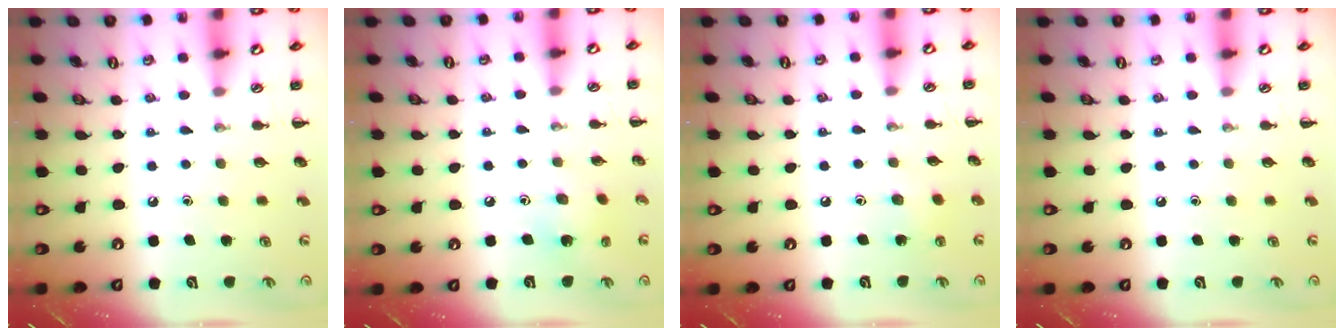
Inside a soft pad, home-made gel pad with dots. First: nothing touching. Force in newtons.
{"total": 3.5, "press": 3.5, "slide": 0.6}
{"total": 2.8, "press": 2.7, "slide": 0.9}
{"total": 0.0}